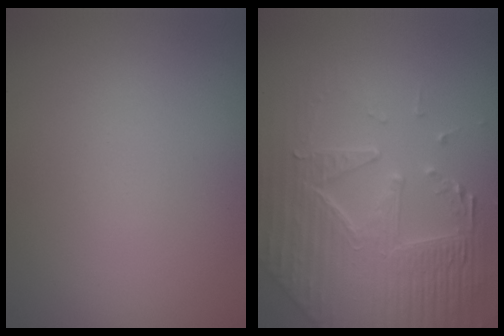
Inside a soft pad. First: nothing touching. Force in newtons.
{"total": 8.6, "press": 5.9, "slide": 6.3}